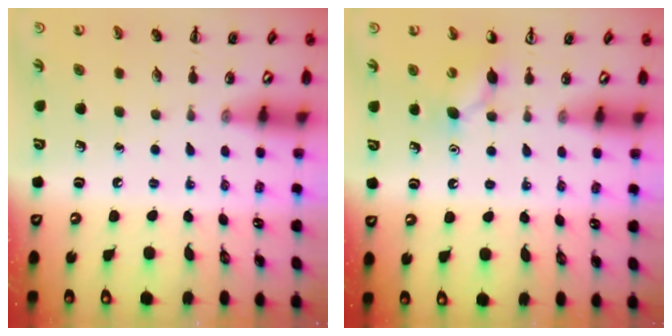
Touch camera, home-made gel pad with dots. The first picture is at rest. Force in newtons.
{"total": 5.5, "press": 5.3, "slide": 1.6}